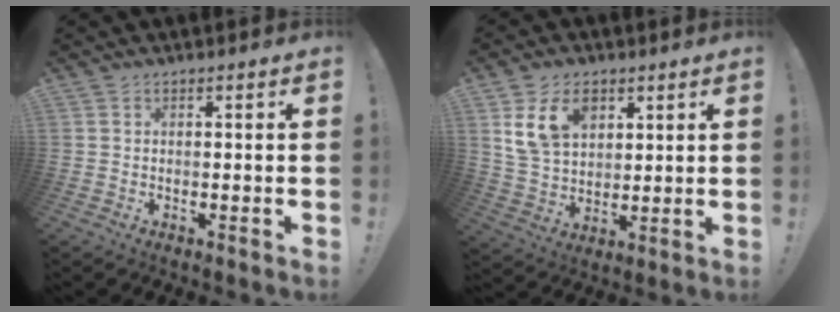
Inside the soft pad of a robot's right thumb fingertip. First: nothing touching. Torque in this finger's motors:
{"motor_torque": [0.63, 2.51, 0.52, 0.66, 0.08]}